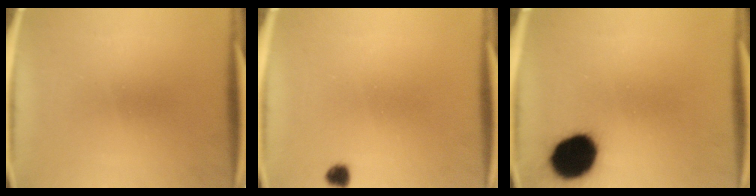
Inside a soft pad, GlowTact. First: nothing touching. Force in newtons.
{"total": 1.8}
{"total": 14.9}